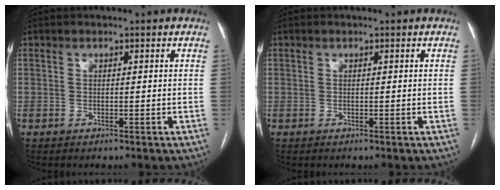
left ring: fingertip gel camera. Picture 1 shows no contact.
{"total": 0.0}